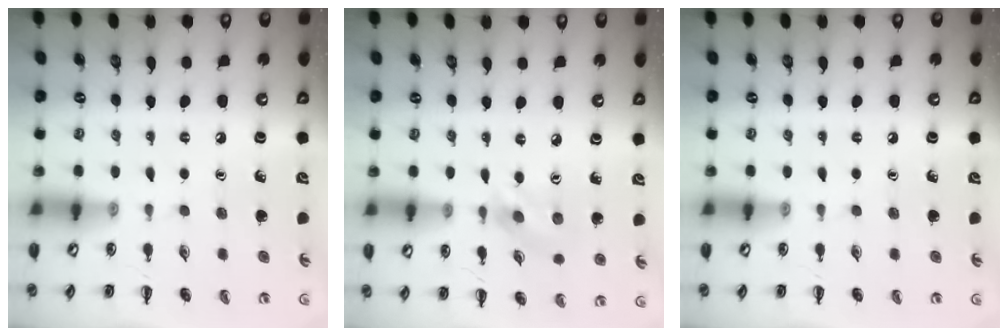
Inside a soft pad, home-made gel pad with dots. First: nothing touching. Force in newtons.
{"total": 2.9, "press": 2.9, "slide": 0.7}
{"total": 0.0}